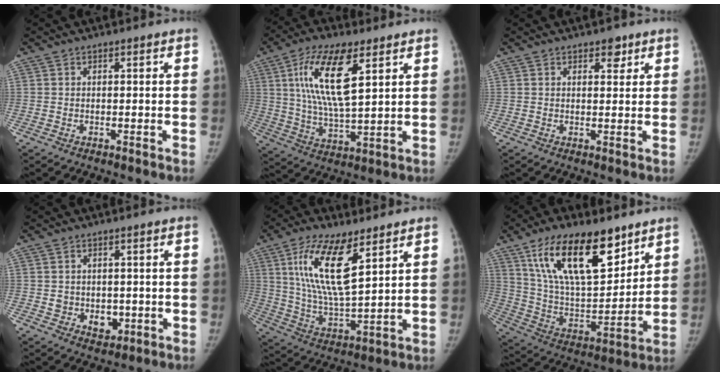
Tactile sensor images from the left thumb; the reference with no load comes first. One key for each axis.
{"total": 15.5, "fx": 6.0, "fy": 5.4, "fz": 13.2, "tx": -0.246, "ty": -0.021, "tz": 0.112}
{"total": 2.7, "fx": 1.6, "fy": 1.5, "fz": 1.5, "tx": -0.006, "ty": -0.008, "tz": 0.023}
{"total": 5.1, "fx": -0.6, "fy": 4.2, "fz": 2.9, "tx": -0.017, "ty": -0.001, "tz": 0.004}
{"total": 16.0, "fx": 7.5, "fy": 5.5, "fz": 13.0, "tx": -0.240, "ty": -0.036, "tz": 0.147}
{"total": 23.3, "fx": 13.5, "fy": 10.2, "fz": 16.0, "tx": -0.241, "ty": -0.050, "tz": 0.251}